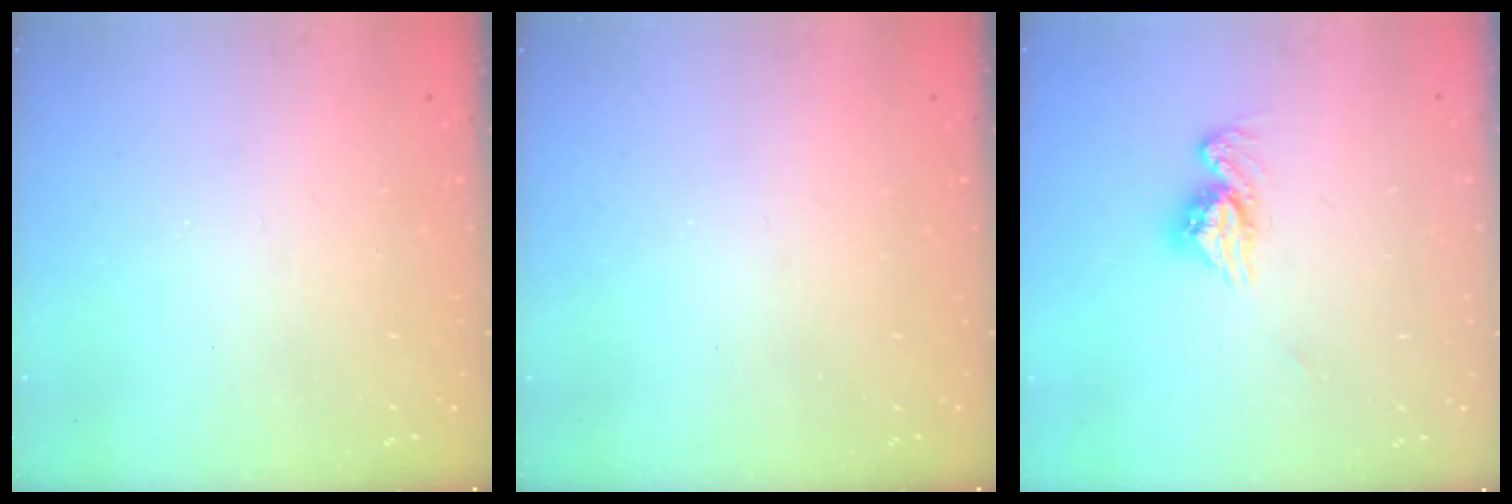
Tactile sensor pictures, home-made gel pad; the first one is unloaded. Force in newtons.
{"total": 0.0}
{"total": 9.7, "press": 9.7, "slide": 0.8}